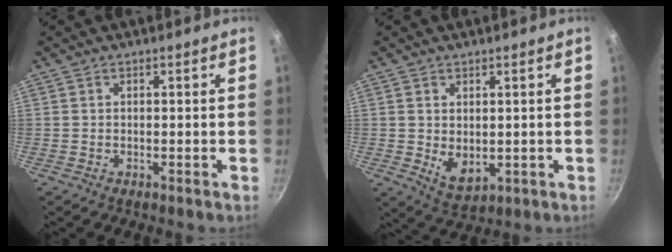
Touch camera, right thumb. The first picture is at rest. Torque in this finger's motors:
{"motor_torque": [-0.39, 0.44, -0.03, 0.06, 0.04]}